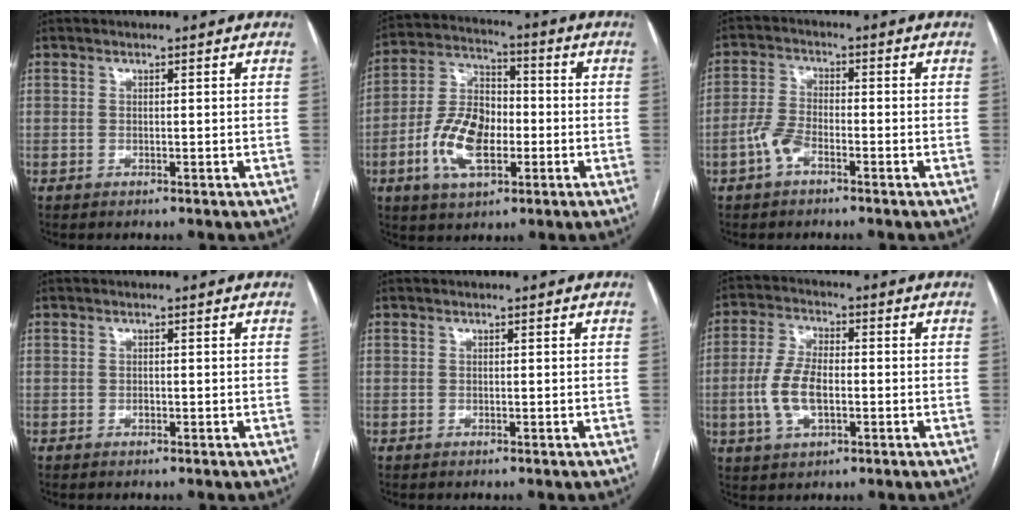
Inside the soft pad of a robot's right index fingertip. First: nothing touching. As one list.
[{"total": 12.3, "force": [-3.3, 6.3, 10.0], "torque": [-0.213, 0.015, -0.061]}, {"total": 4.5, "force": [-2.4, 2.0, 3.2], "torque": [-0.076, 0.008, -0.050]}, {"total": 0.5, "force": [-0.2, 0.3, 0.4], "torque": [-0.008, 0.001, -0.004]}, {"total": 0.0}, {"total": 8.2, "force": [-1.5, 3.8, 7.1], "torque": [-0.162, 0.006, -0.027]}]